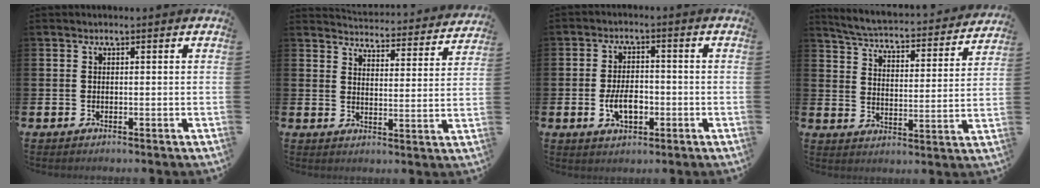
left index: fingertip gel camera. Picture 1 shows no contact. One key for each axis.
{"total": 4.1, "fx": 4.1, "fy": 0.3, "fz": 0.3, "tx": -0.018, "ty": -0.037, "tz": 0.066}
{"total": 4.8, "fx": -1.3, "fy": 2.6, "fz": 3.8, "tx": -0.059, "ty": 0.000, "tz": -0.027}
{"total": 4.9, "fx": 4.7, "fy": 0.5, "fz": 1.1, "tx": -0.045, "ty": -0.041, "tz": 0.074}